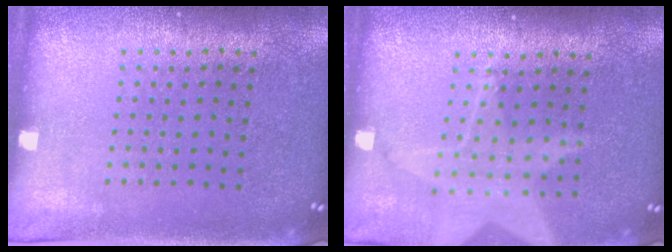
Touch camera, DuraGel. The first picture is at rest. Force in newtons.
{"total": 1.8, "press": 1.5, "slide": 1.1}